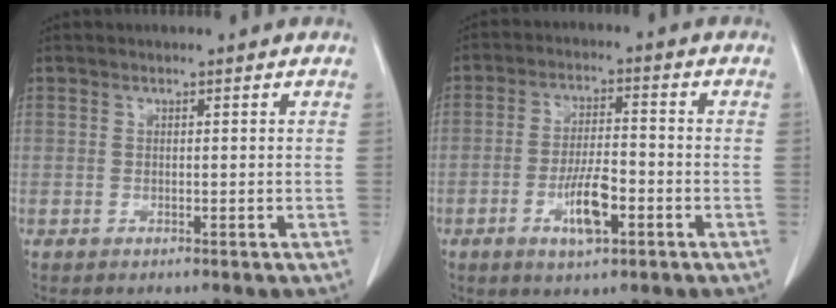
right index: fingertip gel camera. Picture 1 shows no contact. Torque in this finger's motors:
{"motor_torque": [1.17, -0.48, 0.56, 0.08]}